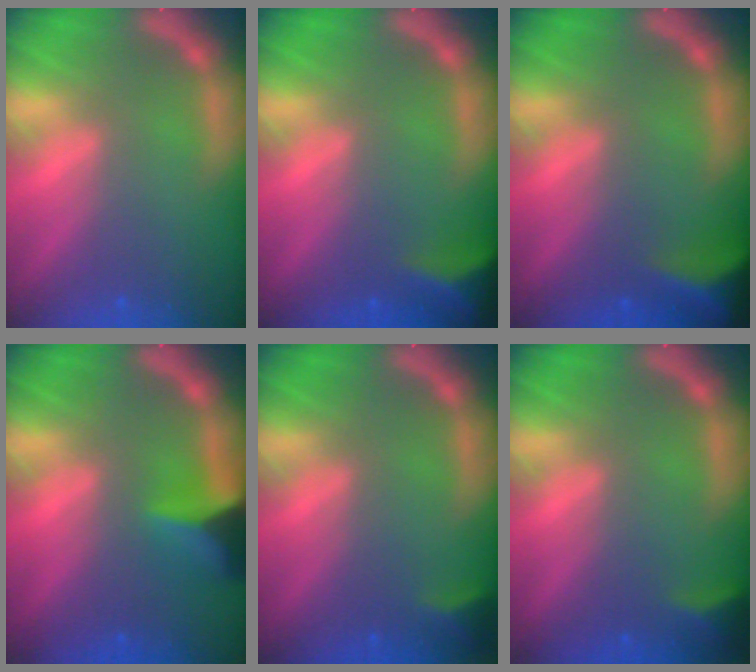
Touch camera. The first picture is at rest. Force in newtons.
{"total": 5.0}
{"total": 6.5}
{"total": 5.0}
{"total": 1.9}
{"total": 2.4}